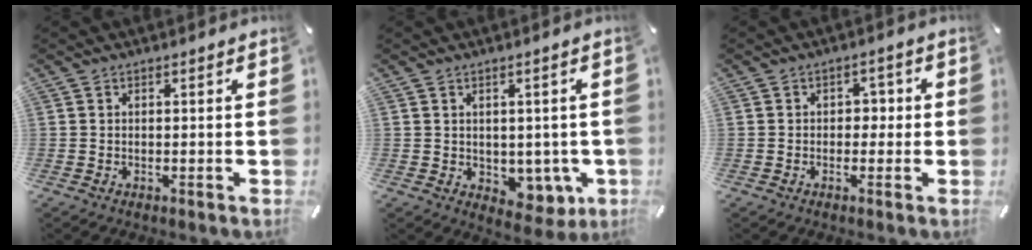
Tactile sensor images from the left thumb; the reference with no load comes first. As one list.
[{"total": 5.2, "force": [0.9, 4.6, 2.2], "torque": [-0.011, -0.014, 0.019]}, {"total": 2.7, "force": [-0.7, 2.1, 1.6], "torque": [-0.024, 0.008, -0.020]}]